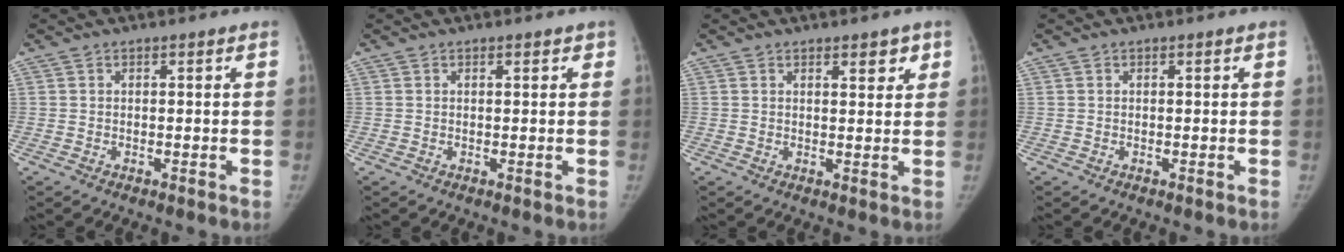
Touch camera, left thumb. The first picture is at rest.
{"total": 0.9, "force": [0.5, 0.5, 0.5], "torque": [-0.004, -0.001, 0.005]}
{"total": 3.1, "force": [1.8, 1.5, 2.1], "torque": [-0.008, -0.009, 0.024]}
{"total": 0.0}